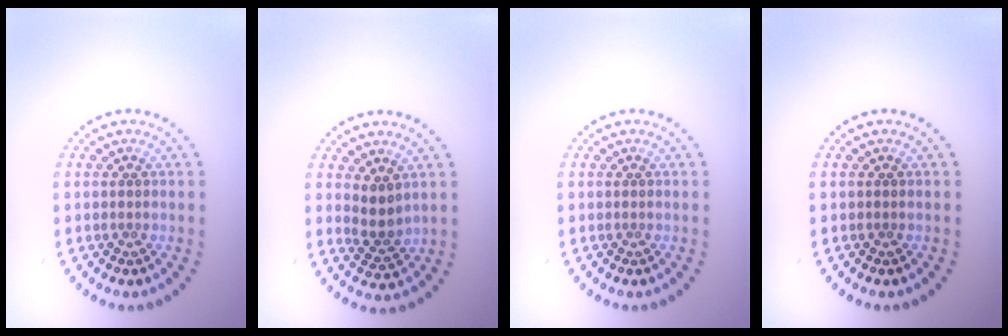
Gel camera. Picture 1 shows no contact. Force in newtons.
{"total": 2.2, "press": 1.9, "slide": 1.2}
{"total": 0.0}
{"total": 0.0}